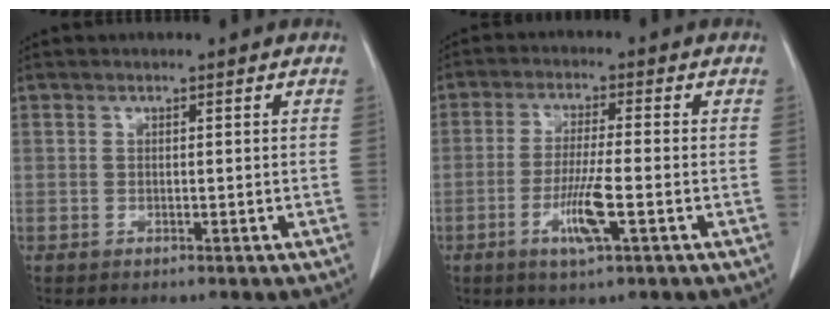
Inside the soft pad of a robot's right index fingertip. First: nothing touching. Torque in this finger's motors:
{"motor_torque": [0.07, -0.03, 0.03, 0.06]}